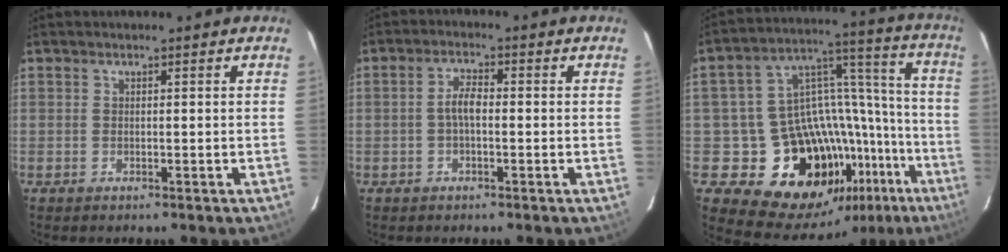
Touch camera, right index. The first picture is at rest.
{"total": 3.2, "force": [-0.5, 1.3, 2.9], "torque": [-0.061, 0.010, -0.008]}
{"total": 23.1, "force": [-12.2, 15.3, 12.3], "torque": [-0.177, 0.068, -0.163]}